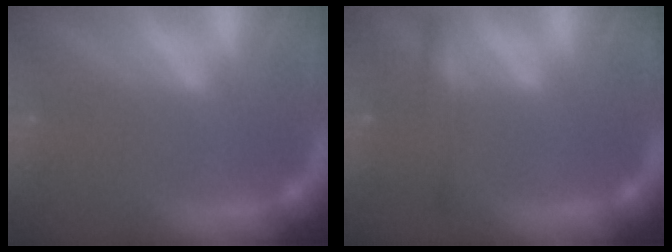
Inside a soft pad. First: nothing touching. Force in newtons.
{"total": 2.4}